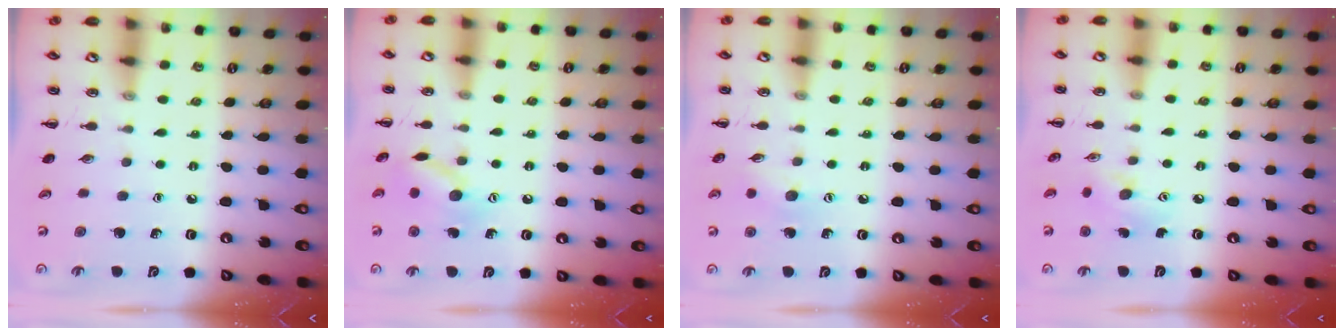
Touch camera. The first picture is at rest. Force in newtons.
{"total": 10.5, "press": 10.5, "slide": 0.6}
{"total": 6.2, "press": 6.2, "slide": 1.1}
{"total": 7.2, "press": 7.2, "slide": 0.6}